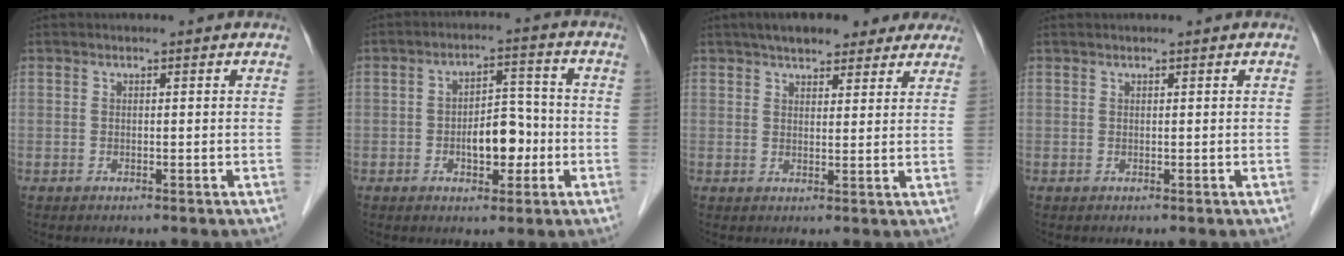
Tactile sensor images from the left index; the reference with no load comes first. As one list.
[{"total": 6.4, "force": [-1.8, 3.2, 5.2], "torque": [-0.086, 0.016, -0.024]}, {"total": 11.0, "force": [8.8, 3.9, 5.3], "torque": [-0.057, 0.031, 0.116]}, {"total": 0.6, "force": [0.5, -0.1, 0.2], "torque": [-0.007, 0.008, 0.013]}]